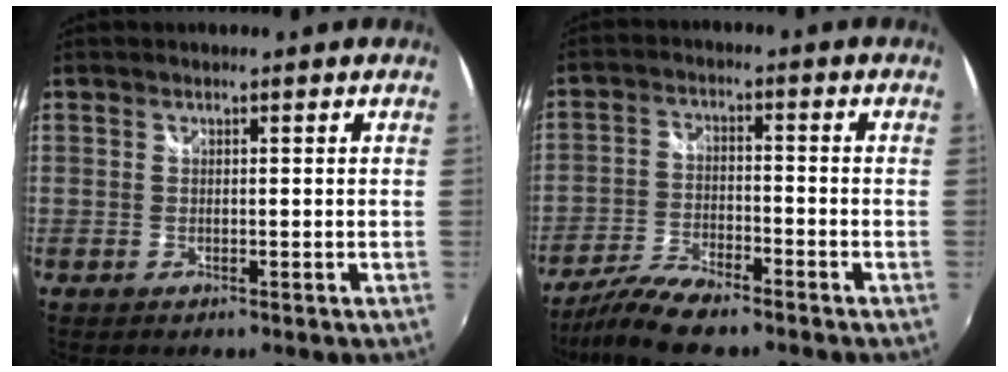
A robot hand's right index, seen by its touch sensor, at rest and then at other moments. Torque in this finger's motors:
{"motor_torque": [0.61, -0.57, 0.21, 0.00]}